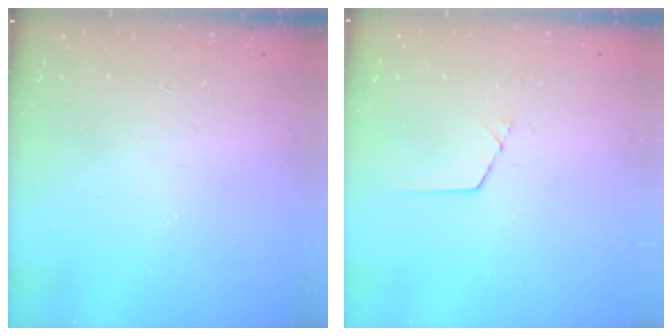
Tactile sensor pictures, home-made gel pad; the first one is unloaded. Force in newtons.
{"total": 1.4, "press": 1.4, "slide": 0.1}